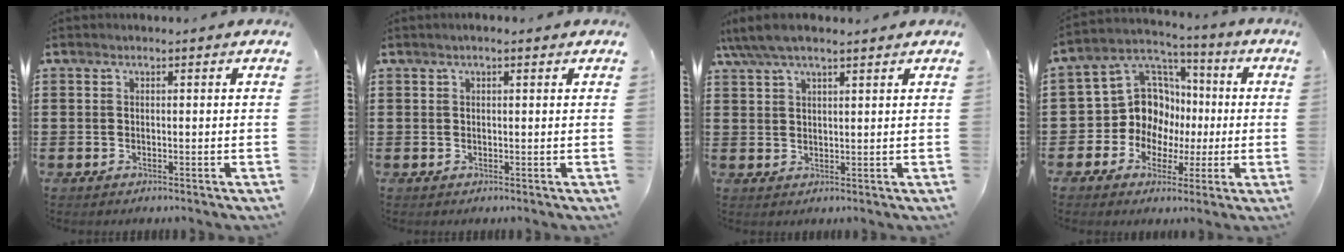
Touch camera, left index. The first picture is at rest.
{"total": 0.9, "force": [0.5, 0.1, 0.8], "torque": [-0.014, 0.002, 0.008]}
{"total": 4.8, "force": [3.6, 1.1, 3.0], "torque": [-0.066, 0.002, 0.066]}
{"total": 11.4, "force": [-0.3, 10.7, 4.0], "torque": [-0.130, -0.001, 0.000]}